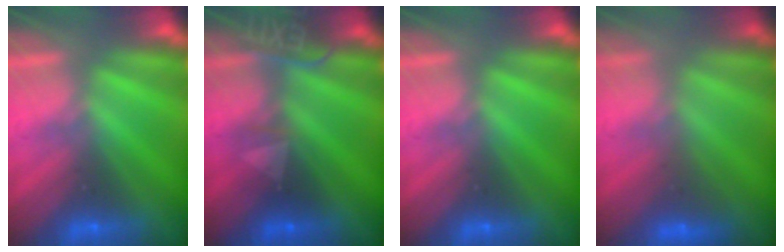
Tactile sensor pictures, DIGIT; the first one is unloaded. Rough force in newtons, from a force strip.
{"total": 2.4}
{"total": 0.0}
{"total": 2.4}